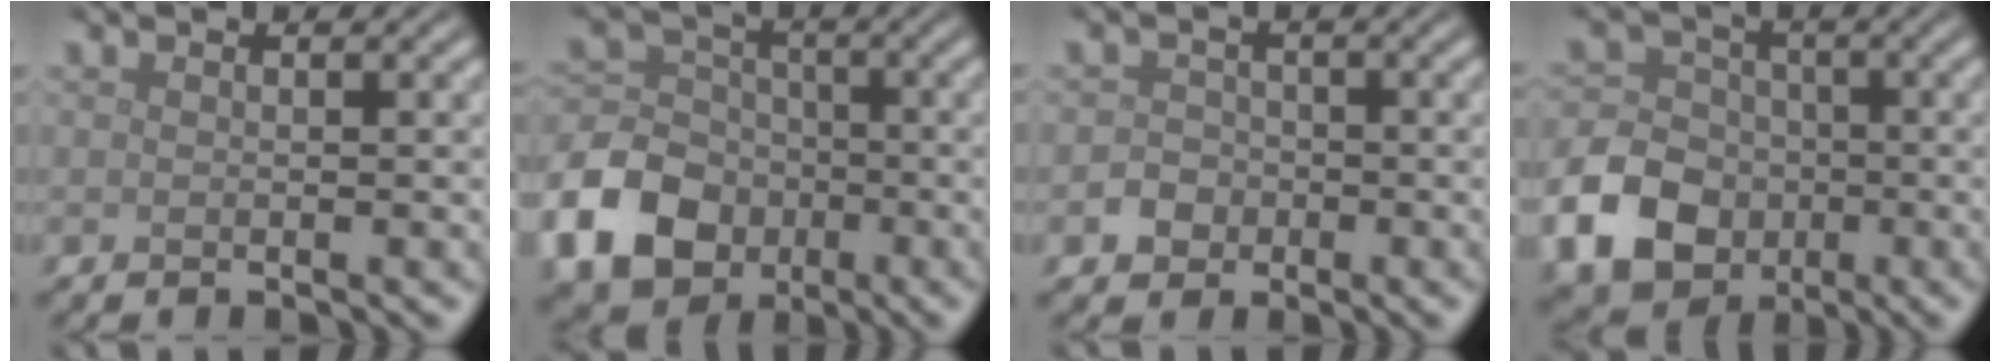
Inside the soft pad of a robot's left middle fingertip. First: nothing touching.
{"total": 9.9, "force": [-4.1, 7.7, 4.5], "torque": [-0.103, -0.008, -0.097]}
{"total": 2.0, "force": [-0.8, 1.8, 0.6], "torque": [0.003, 0.001, -0.020]}
{"total": 10.1, "force": [-4.0, 8.2, 4.4], "torque": [-0.086, -0.034, -0.101]}